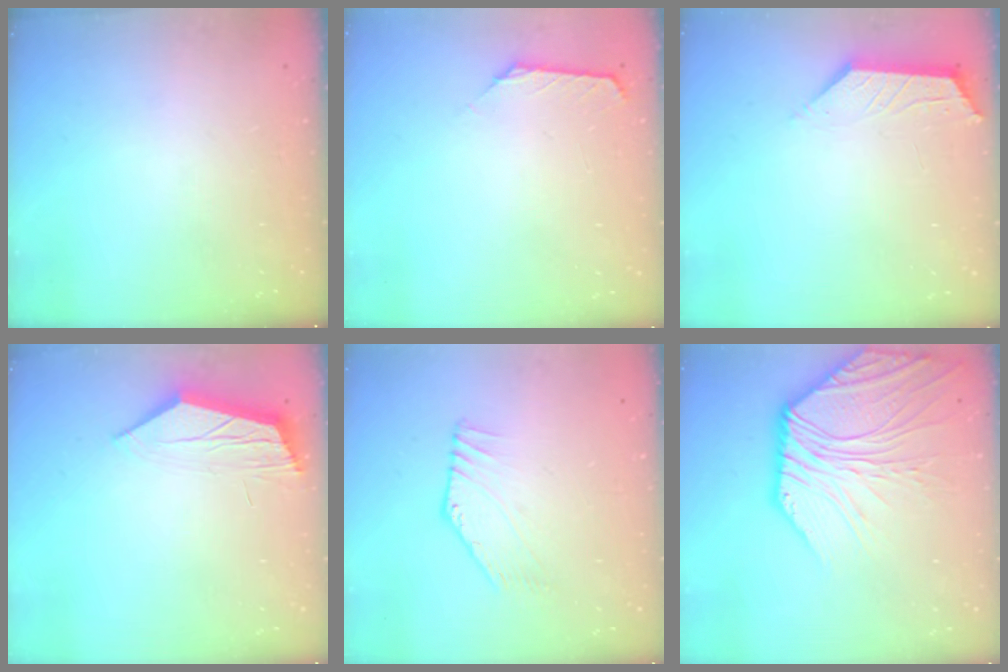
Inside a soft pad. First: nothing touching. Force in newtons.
{"total": 1.6, "press": 1.5, "slide": 0.6}
{"total": 2.1, "press": 2.1, "slide": 0.4}
{"total": 7.0, "press": 6.9, "slide": 0.7}
{"total": 2.7, "press": 2.7, "slide": 0.0}
{"total": 10.8, "press": 10.6, "slide": 1.7}